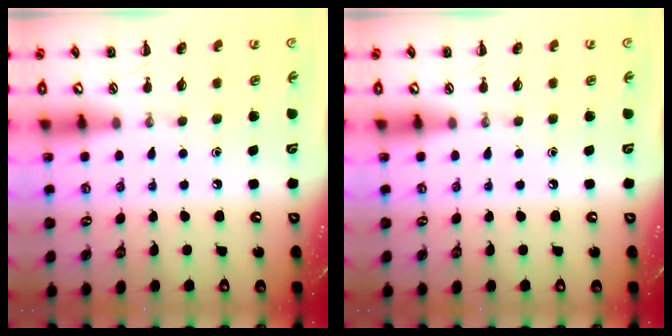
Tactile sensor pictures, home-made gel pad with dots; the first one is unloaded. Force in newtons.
{"total": 0.0}